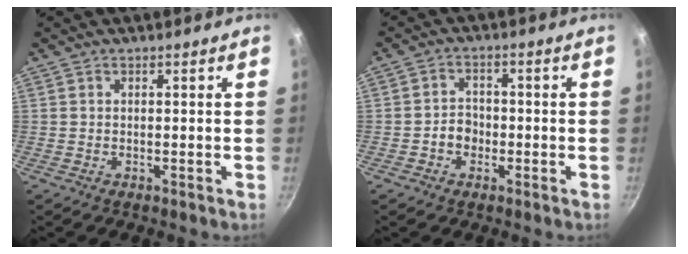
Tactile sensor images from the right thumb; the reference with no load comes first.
{"total": 3.8, "force": [-1.4, 3.1, 1.8], "torque": [-0.005, 0.018, -0.025]}